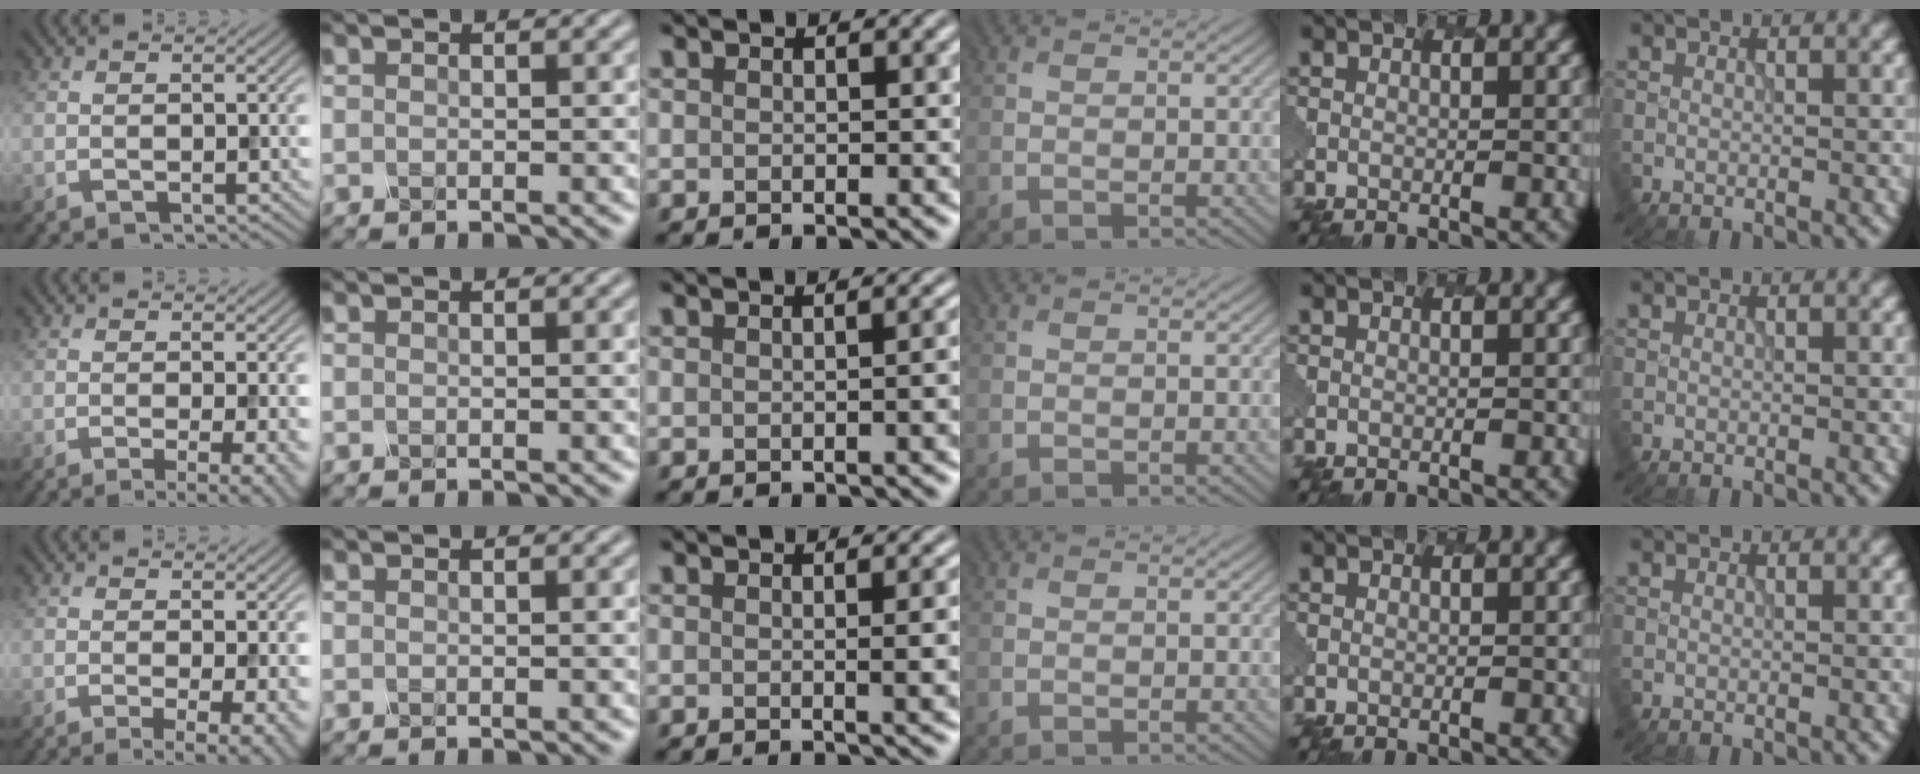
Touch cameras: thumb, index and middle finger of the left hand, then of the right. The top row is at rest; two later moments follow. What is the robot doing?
{"motion": "dispense", "object": "oil cruet"}